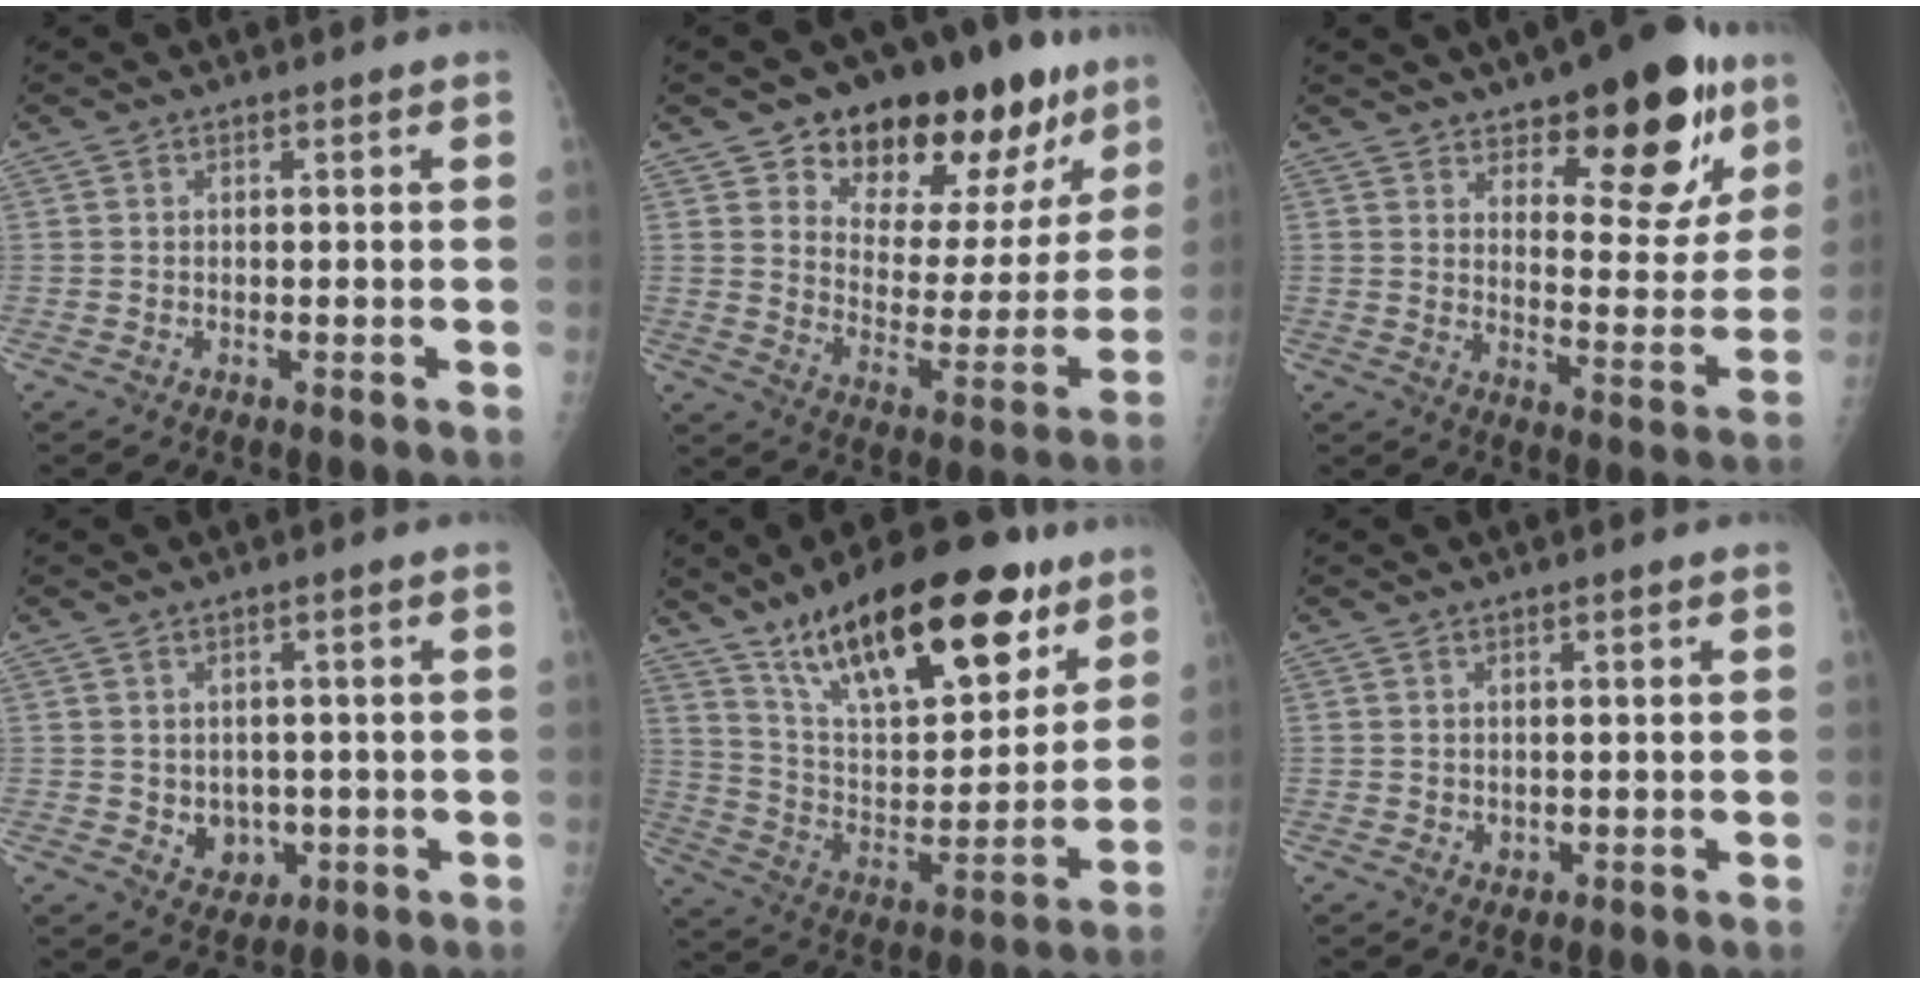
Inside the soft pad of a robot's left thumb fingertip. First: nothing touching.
{"total": 22.4, "force": [13.9, 11.5, 13.3], "torque": [-0.130, -0.058, 0.210]}
{"total": 18.5, "force": [11.0, 7.8, 12.6], "torque": [-0.112, -0.064, 0.159]}
{"total": 5.3, "force": [-0.8, 4.4, 2.8], "torque": [-0.014, 0.001, 0.002]}
{"total": 27.3, "force": [16.8, 10.7, 18.6], "torque": [-0.258, -0.041, 0.284]}
{"total": 1.3, "force": [0.0, 1.1, 0.7], "torque": [-0.007, 0.000, 0.005]}